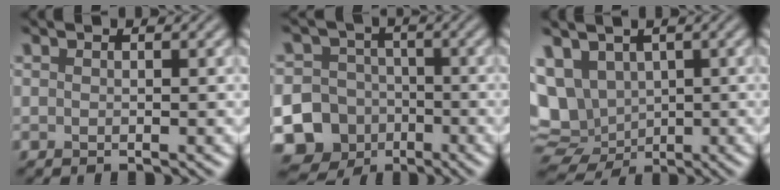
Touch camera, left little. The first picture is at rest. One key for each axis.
{"total": 19.4, "fx": -7.7, "fy": 17.5, "fz": 3.2, "tx": -0.097, "ty": -0.041, "tz": -0.159}
{"total": 9.2, "fx": 0.9, "fy": 7.5, "fz": 5.2, "tx": -0.101, "ty": 0.002, "tz": 0.020}